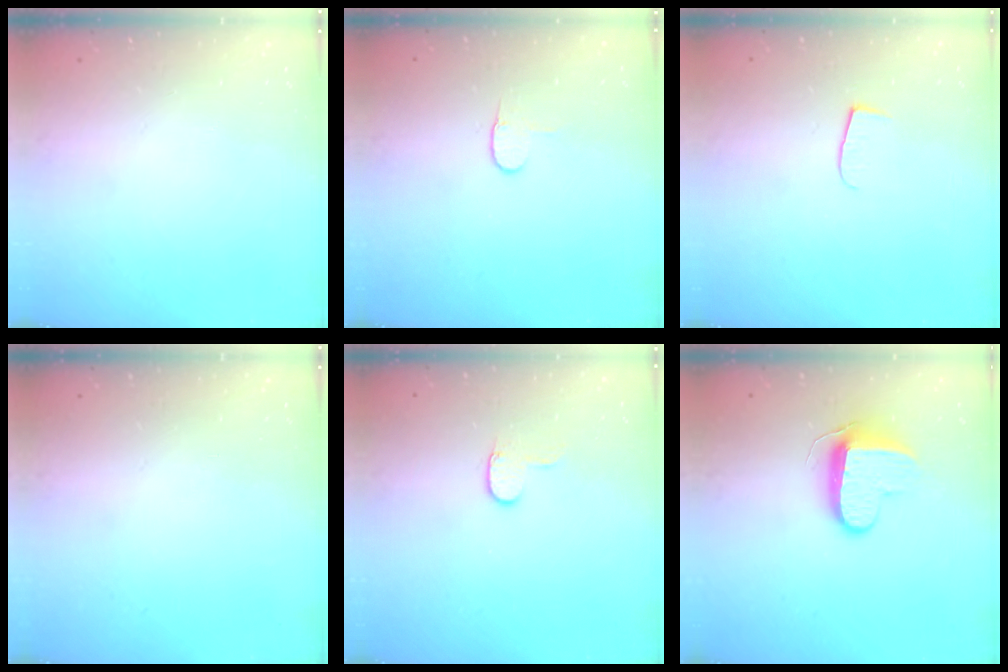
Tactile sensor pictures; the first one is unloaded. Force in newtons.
{"total": 4.9, "press": 4.9, "slide": 0.4}
{"total": 5.3, "press": 5.2, "slide": 0.4}
{"total": 0.0}
{"total": 5.5, "press": 5.5, "slide": 0.5}
{"total": 9.6, "press": 9.6, "slide": 0.9}